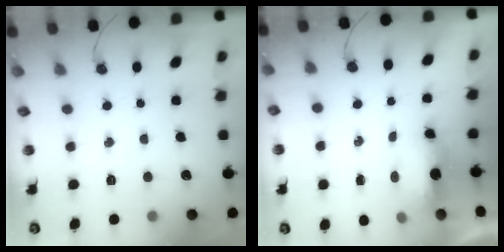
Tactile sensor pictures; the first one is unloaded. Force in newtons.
{"total": 12.3, "press": 7.4, "slide": 9.8}